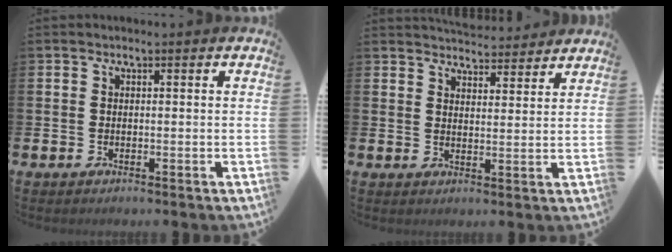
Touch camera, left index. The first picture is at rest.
{"total": 4.8, "force": [4.8, 0.7, -0.1], "torque": [0.000, -0.030, 0.086]}